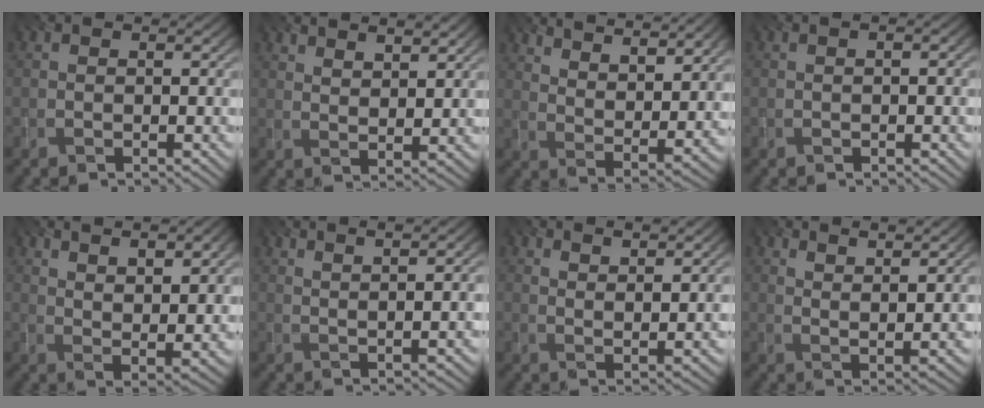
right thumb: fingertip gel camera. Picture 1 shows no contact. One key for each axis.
{"total": 5.5, "fx": 4.2, "fy": 1.5, "fz": 3.2, "tx": -0.047, "ty": -0.015, "tz": 0.079}
{"total": 12.2, "fx": 9.1, "fy": 3.6, "fz": 7.3, "tx": -0.127, "ty": -0.005, "tz": 0.120}
{"total": 0.8, "fx": -0.3, "fy": -0.1, "fz": 0.8, "tx": -0.011, "ty": 0.002, "tz": -0.006}
{"total": 9.9, "fx": 6.4, "fy": 3.0, "fz": 6.9, "tx": -0.118, "ty": 0.003, "tz": 0.094}
{"total": 5.3, "fx": 3.8, "fy": 0.2, "fz": 3.7, "tx": -0.053, "ty": 0.009, "tz": 0.051}
{"total": 6.2, "fx": 4.6, "fy": 1.0, "fz": 4.0, "tx": -0.060, "ty": -0.009, "tz": 0.077}
{"total": 7.5, "fx": 5.6, "fy": 1.1, "fz": 4.9, "tx": -0.068, "ty": -0.006, "tz": 0.085}